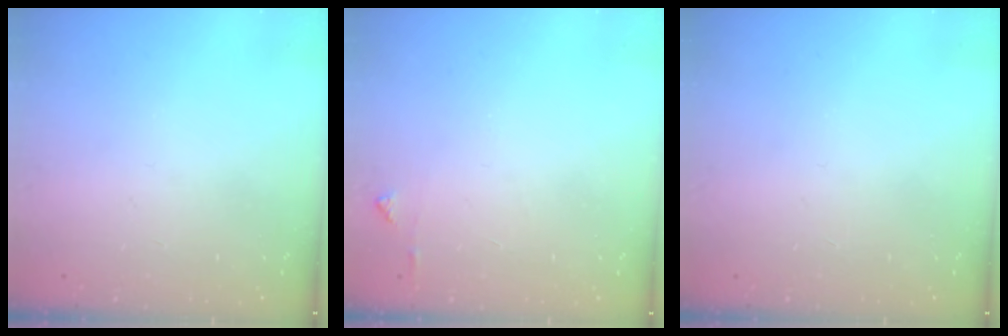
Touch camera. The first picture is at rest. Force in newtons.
{"total": 3.5, "press": 3.4, "slide": 0.5}
{"total": 0.0}